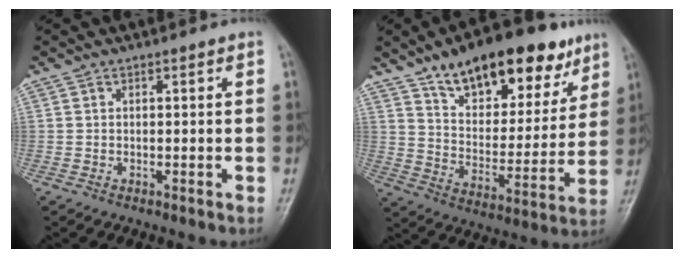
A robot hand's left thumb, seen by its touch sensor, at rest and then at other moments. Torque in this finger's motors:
{"motor_torque": [0.80, 0.78, 1.42, -1.35, 0.34]}